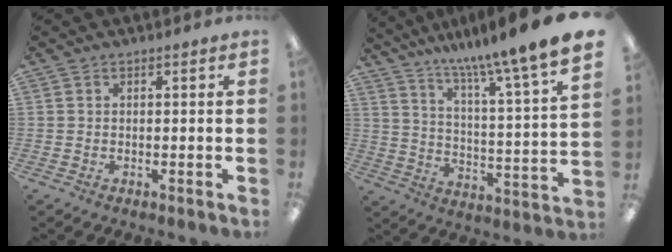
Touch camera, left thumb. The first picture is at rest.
{"total": 12.0, "force": [10.9, -1.3, 4.9], "torque": [-0.096, -0.105, 0.174]}